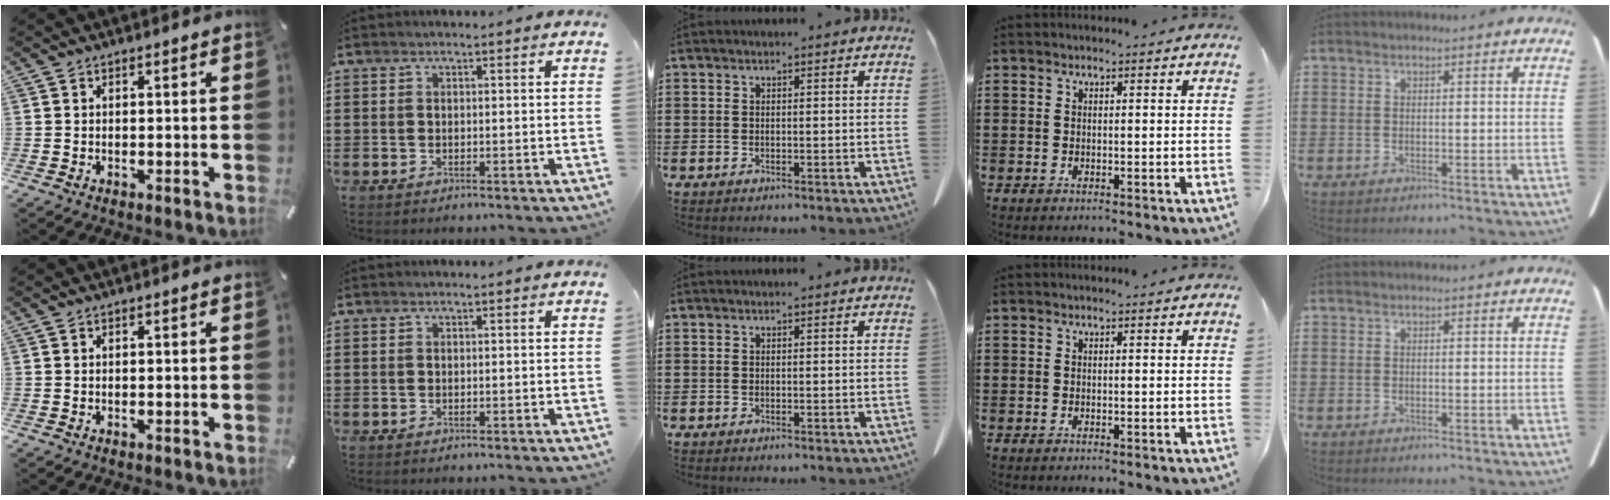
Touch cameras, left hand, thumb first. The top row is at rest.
{}